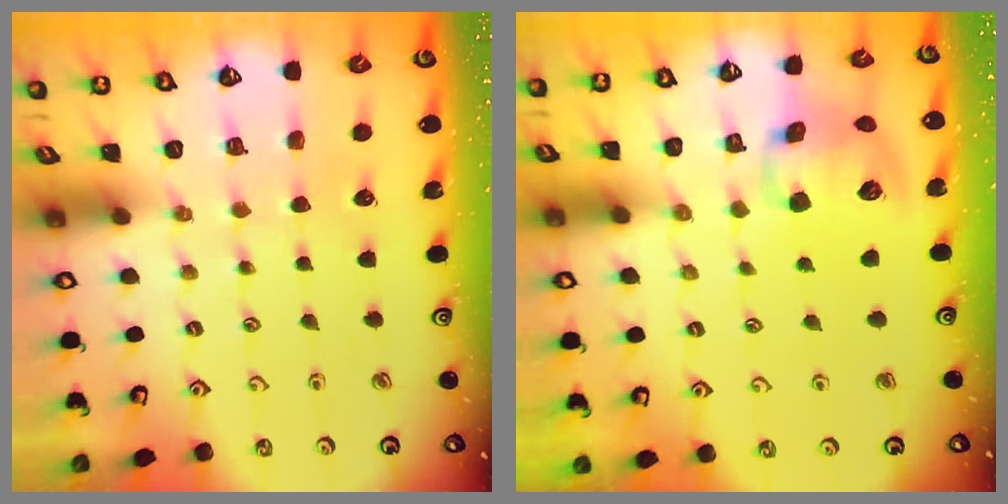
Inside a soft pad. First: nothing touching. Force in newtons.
{"total": 12.0, "press": 11.8, "slide": 2.0}